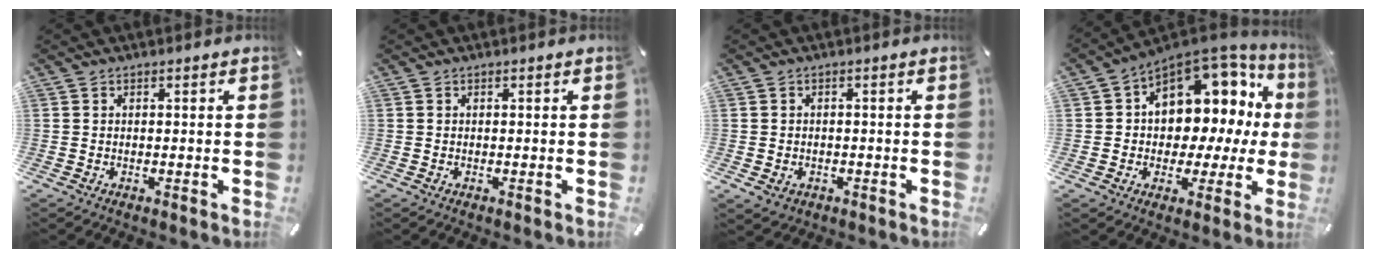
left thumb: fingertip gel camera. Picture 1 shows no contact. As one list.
[{"total": 0.0}, {"total": 2.3, "force": [-0.8, 2.0, 0.8], "torque": [-0.013, 0.005, -0.017]}, {"total": 12.0, "force": [4.7, 9.0, 6.5], "torque": [-0.086, -0.056, 0.084]}]